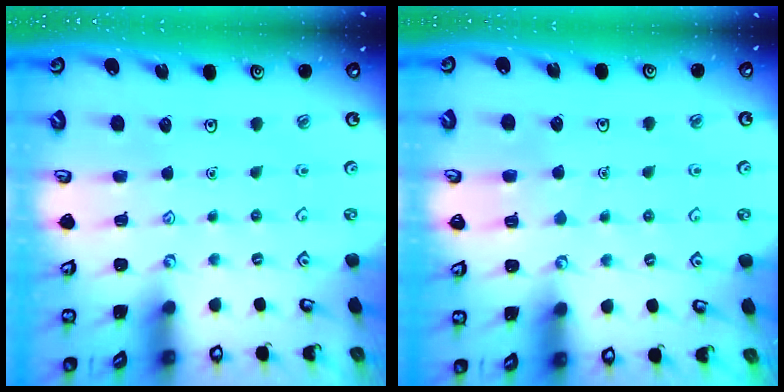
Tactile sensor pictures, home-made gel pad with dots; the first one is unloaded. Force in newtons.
{"total": 3.5, "press": 3.5, "slide": 0.2}